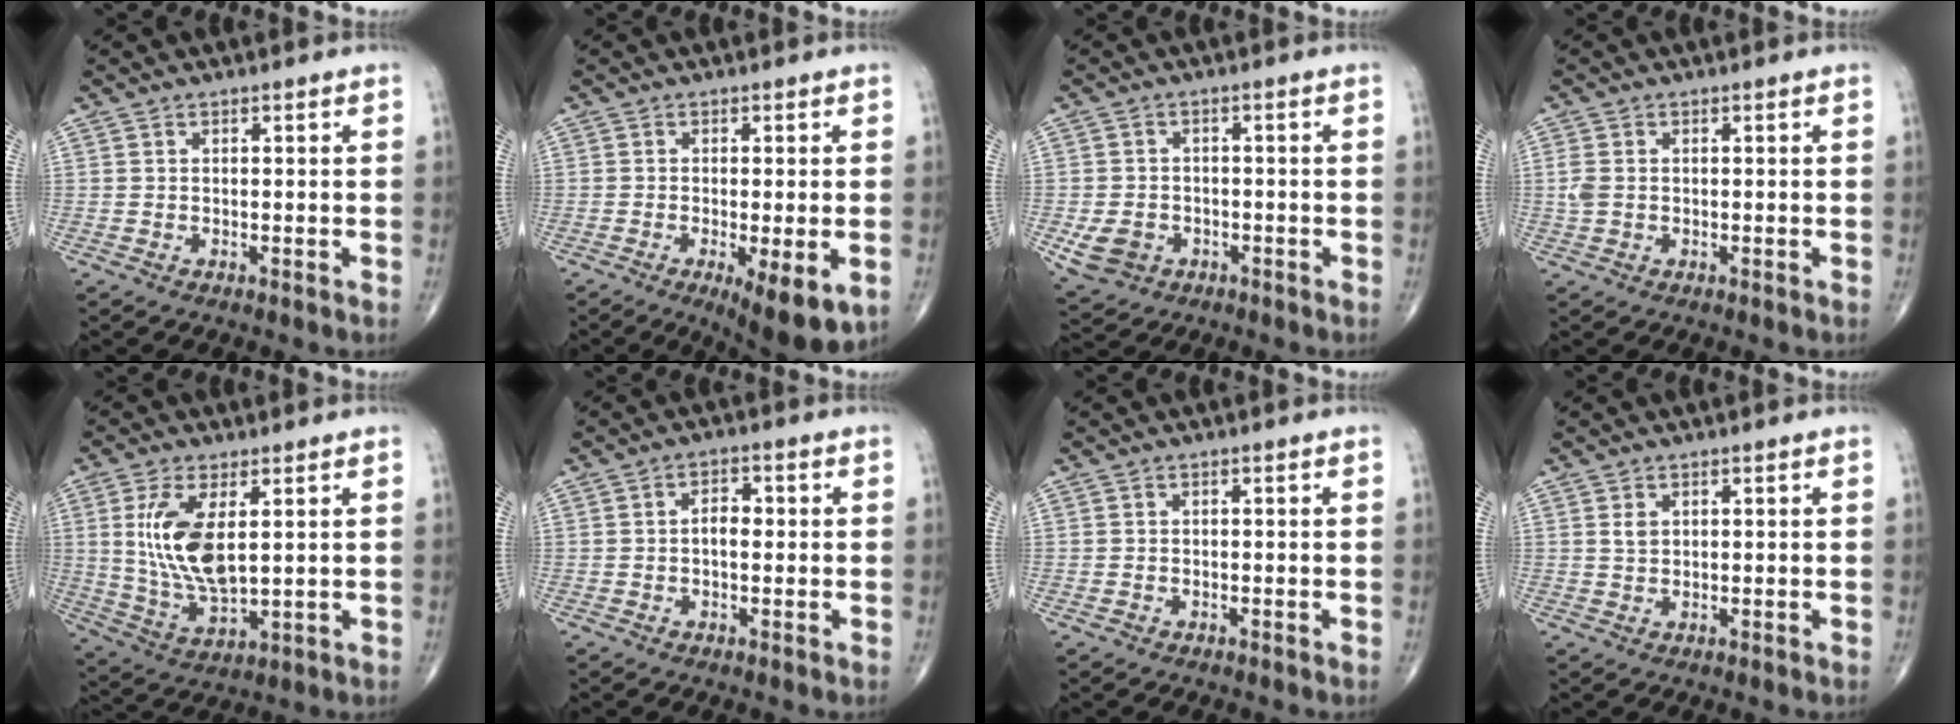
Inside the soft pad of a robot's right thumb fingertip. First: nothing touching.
{"total": 9.7, "force": [-3.4, 2.9, 8.7], "torque": [-0.121, -0.018, -0.046]}
{"total": 6.0, "force": [-2.1, 4.8, 2.8], "torque": [-0.051, 0.008, -0.028]}
{"total": 2.2, "force": [0.0, 1.5, 1.6], "torque": [-0.051, 0.001, -0.001]}
{"total": 12.5, "force": [2.7, 5.5, 10.9], "torque": [-0.218, -0.022, 0.063]}
{"total": 3.2, "force": [0.0, 1.9, 2.6], "torque": [-0.033, 0.008, -0.007]}
{"total": 0.6, "force": [-0.4, 0.4, 0.1], "torque": [-0.003, 0.004, -0.008]}
{"total": 1.5, "force": [0.5, 1.0, 0.9], "torque": [-0.014, -0.001, 0.012]}